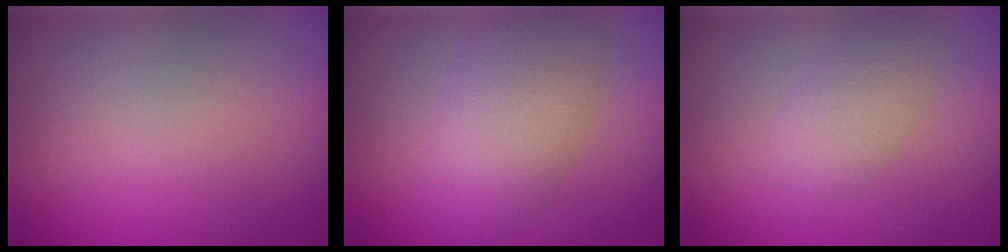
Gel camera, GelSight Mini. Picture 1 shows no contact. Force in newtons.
{"total": 6.0, "press": 6.0, "slide": 0.5}
{"total": 2.7, "press": 2.7, "slide": 0.1}